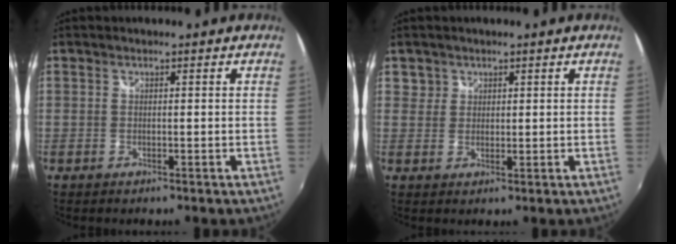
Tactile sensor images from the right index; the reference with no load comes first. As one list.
[{"total": 2.8, "force": [1.3, 2.4, 0.3], "torque": [0.006, 0.007, 0.021]}]